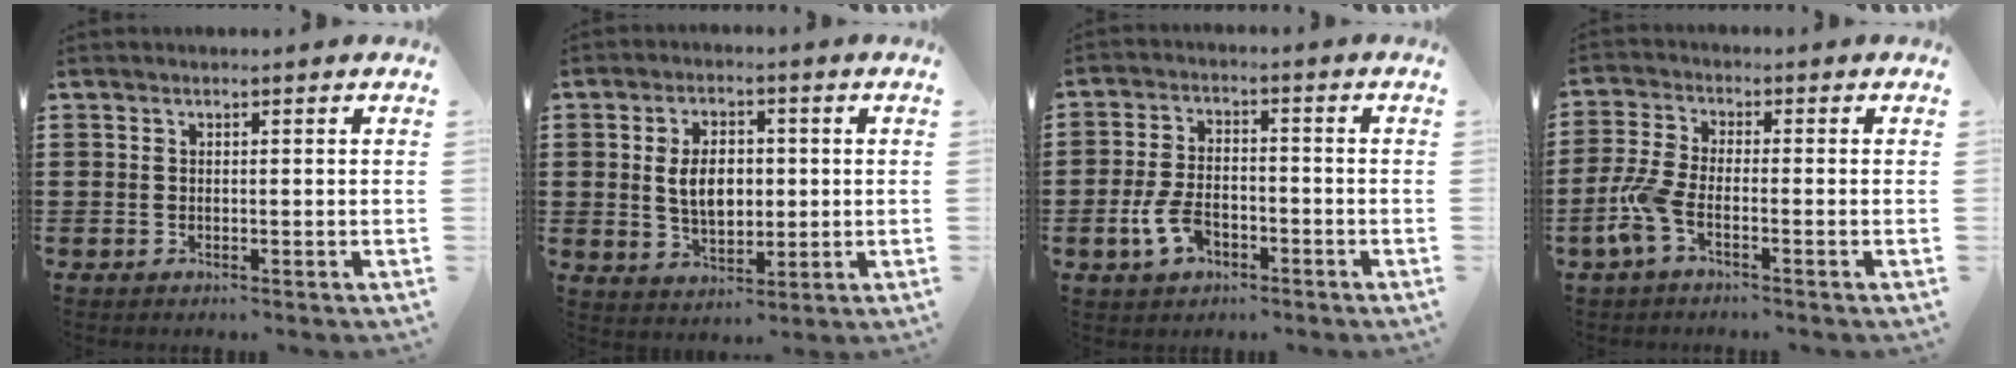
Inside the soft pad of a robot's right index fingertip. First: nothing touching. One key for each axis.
{"total": 6.1, "fx": 0.3, "fy": 3.7, "fz": 4.8, "tx": -0.092, "ty": 0.002, "tz": -0.002}
{"total": 5.6, "fx": -2.3, "fy": 3.2, "fz": 3.9, "tx": -0.091, "ty": 0.001, "tz": -0.046}
{"total": 5.5, "fx": -2.6, "fy": 1.6, "fz": 4.5, "tx": -0.125, "ty": -0.017, "tz": -0.055}